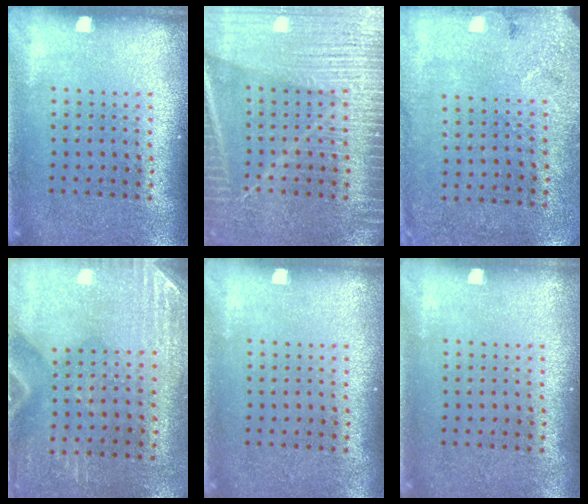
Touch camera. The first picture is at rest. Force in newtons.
{"total": 3.9, "press": 3.9, "slide": 0.5}
{"total": 2.7, "press": 2.2, "slide": 1.7}
{"total": 3.0, "press": 2.6, "slide": 1.5}
{"total": 0.0}
{"total": 0.0}